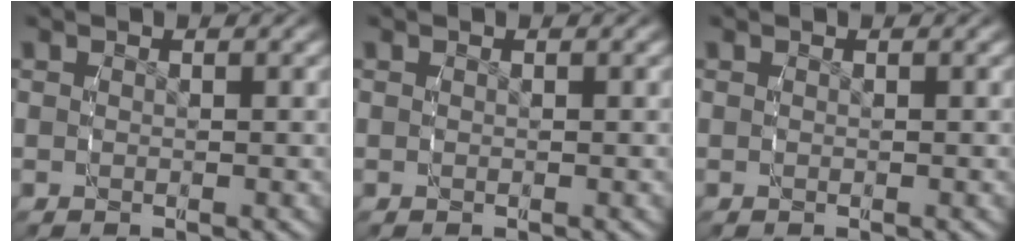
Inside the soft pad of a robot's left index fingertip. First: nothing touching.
{"total": 0.0}
{"total": 0.0}